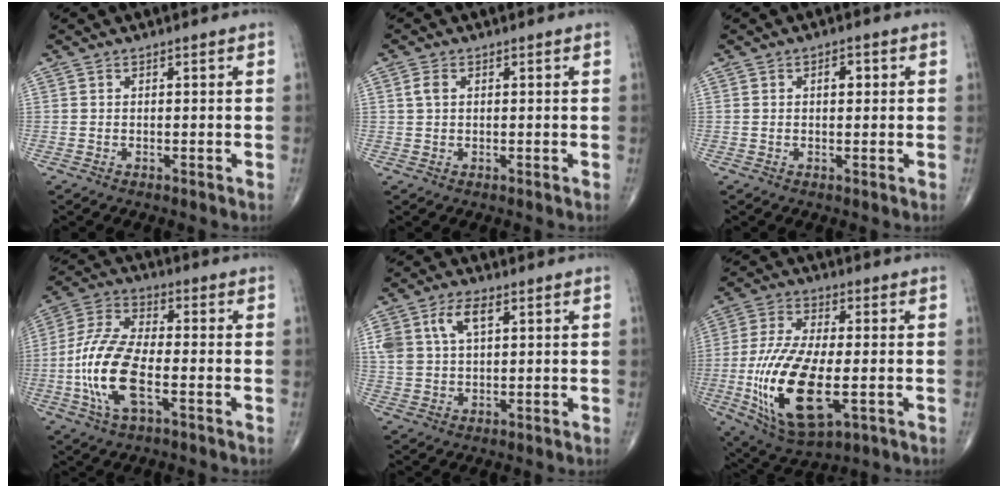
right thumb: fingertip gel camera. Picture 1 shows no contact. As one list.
[{"total": 2.0, "force": [0.5, 1.3, 1.4], "torque": [-0.029, 0.005, 0.010]}, {"total": 2.4, "force": [0.5, 1.3, 1.9], "torque": [-0.026, 0.008, 0.005]}, {"total": 14.1, "force": [-3.7, 5.8, 12.3], "torque": [-0.269, 0.019, -0.073]}, {"total": 7.9, "force": [3.0, 4.3, 5.9], "torque": [-0.122, 0.004, 0.059]}, {"total": 19.0, "force": [-4.0, 8.0, 16.8], "torque": [-0.340, -0.008, -0.056]}]